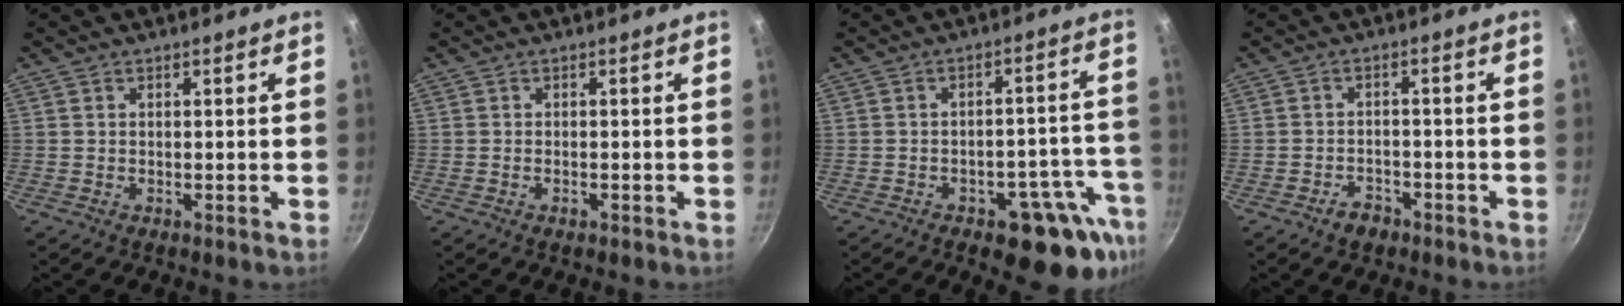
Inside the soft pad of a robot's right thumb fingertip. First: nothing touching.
{"total": 0.9, "force": [-0.5, 0.4, 0.6], "torque": [-0.013, 0.003, -0.009]}
{"total": 13.3, "force": [-7.0, 6.3, 9.4], "torque": [-0.057, 0.051, -0.086]}
{"total": 3.5, "force": [-2.4, 2.3, 1.3], "torque": [-0.011, 0.025, -0.033]}